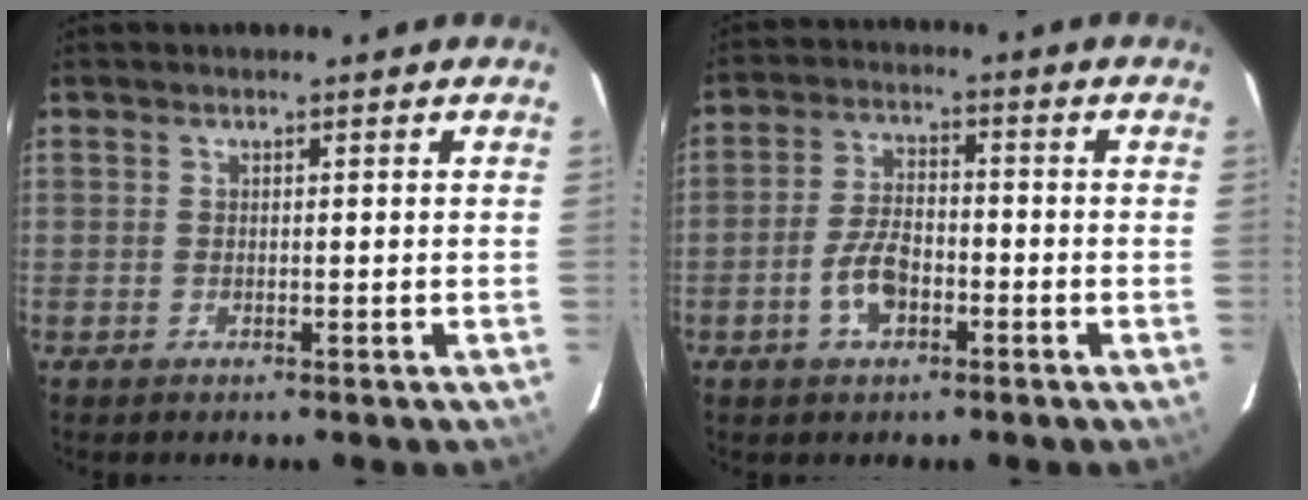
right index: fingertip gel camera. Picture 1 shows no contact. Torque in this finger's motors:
{"motor_torque": [-0.01, 0.07, -0.04, 0.00]}